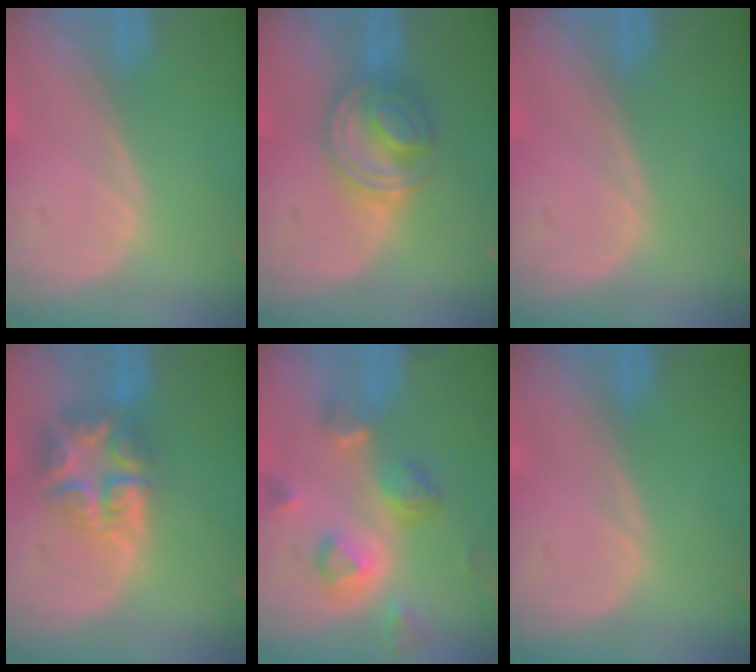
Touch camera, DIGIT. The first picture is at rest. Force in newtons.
{"total": 6.3, "press": 6.1, "slide": 1.6}
{"total": 0.0}
{"total": 8.0, "press": 6.9, "slide": 4.0}
{"total": 7.7, "press": 7.1, "slide": 3.0}
{"total": 0.0}